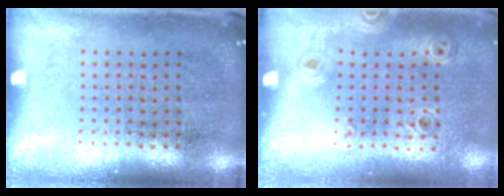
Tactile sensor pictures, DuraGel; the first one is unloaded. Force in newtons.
{"total": 0.9, "press": 0.9, "slide": 0.3}